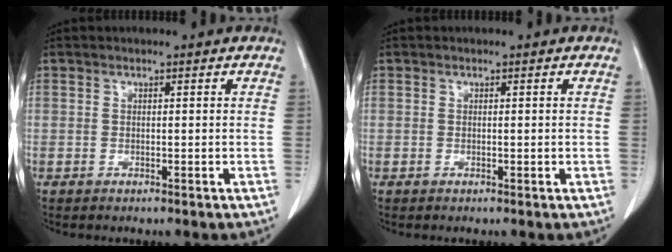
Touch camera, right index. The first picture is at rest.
{"total": 0.5, "force": [0.0, 0.1, 0.5], "torque": [-0.010, -0.002, 0.003]}